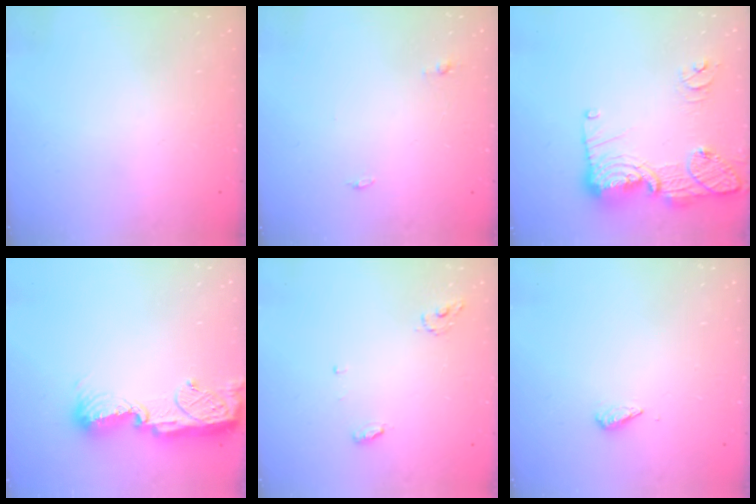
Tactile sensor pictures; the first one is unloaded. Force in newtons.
{"total": 3.7, "press": 3.3, "slide": 1.7}
{"total": 17.6, "press": 17.3, "slide": 3.3}
{"total": 11.6, "press": 11.5, "slide": 1.1}
{"total": 5.1, "press": 5.1, "slide": 0.4}
{"total": 2.9, "press": 2.9, "slide": 0.4}